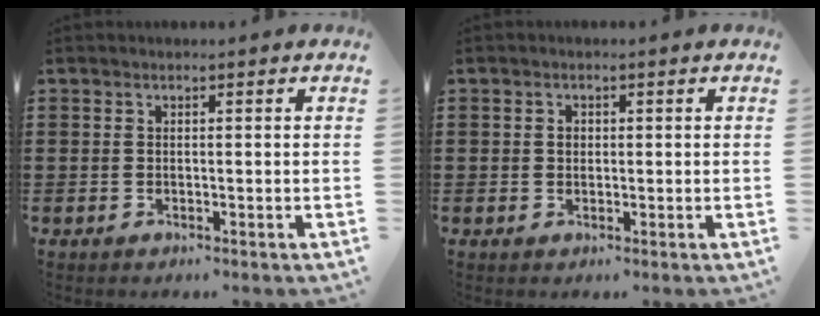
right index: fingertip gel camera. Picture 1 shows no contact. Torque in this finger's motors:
{"motor_torque": [0.34, -0.17, 0.11, 0.03]}